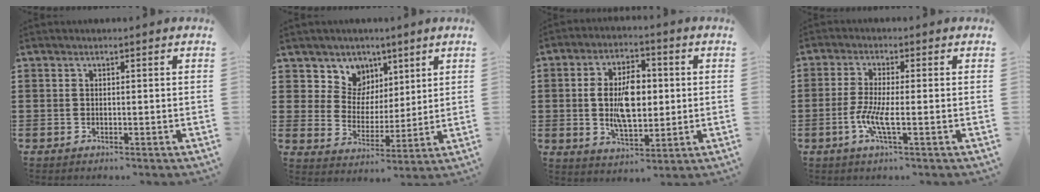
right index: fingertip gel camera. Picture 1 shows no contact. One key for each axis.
{"total": 6.7, "fx": 3.6, "fy": 5.6, "fz": -0.1, "tx": -0.047, "ty": -0.023, "tz": 0.067}
{"total": 8.9, "fx": 0.3, "fy": 4.9, "fz": 7.4, "tx": -0.147, "ty": 0.008, "tz": 0.000}
{"total": 5.3, "fx": -1.5, "fy": 1.0, "fz": 5.0, "tx": -0.113, "ty": -0.011, "tz": -0.035}